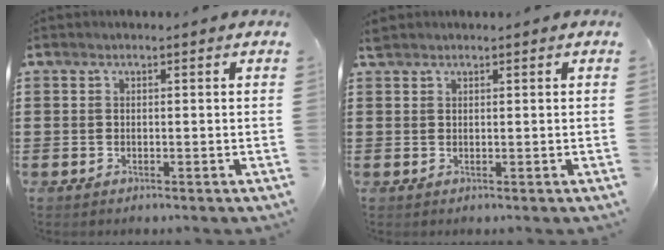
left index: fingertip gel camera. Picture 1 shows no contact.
{"total": 1.0, "force": [0.9, 0.4, 0.2], "torque": [-0.007, 0.002, 0.017]}